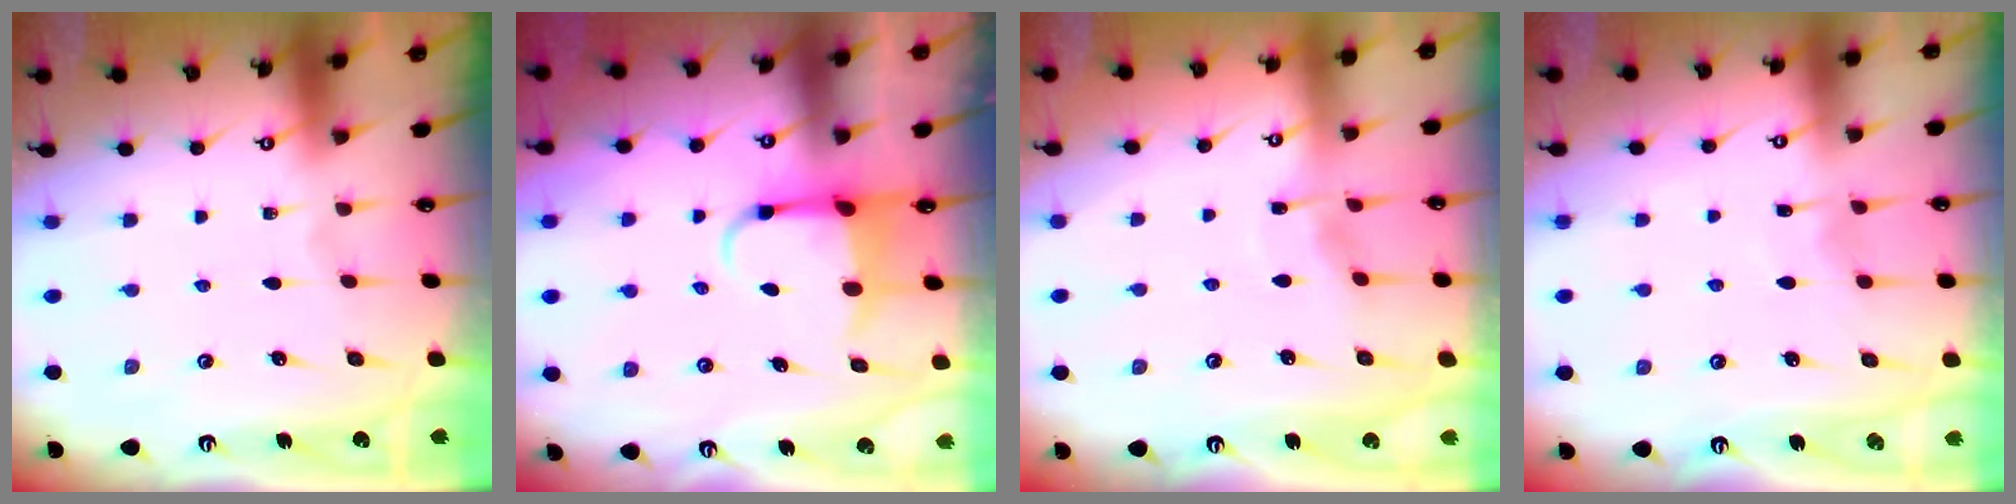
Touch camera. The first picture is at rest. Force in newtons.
{"total": 3.9, "press": 3.8, "slide": 1.1}
{"total": 4.3, "press": 4.2, "slide": 0.4}
{"total": 4.7, "press": 4.6, "slide": 0.6}